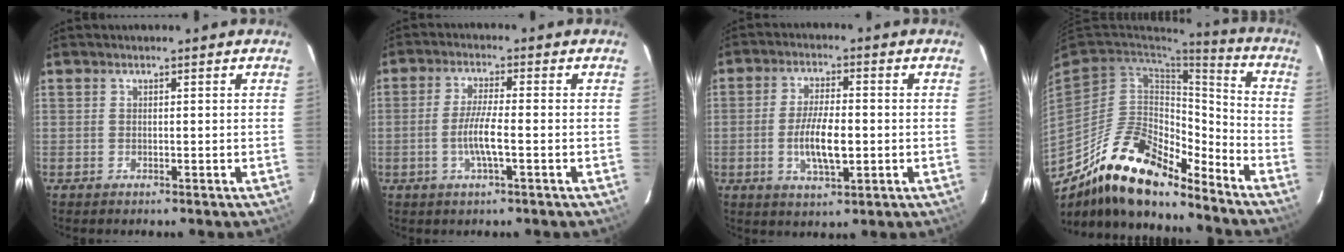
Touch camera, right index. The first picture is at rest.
{"total": 5.7, "force": [-1.7, 0.4, 5.5], "torque": [-0.107, -0.005, -0.032]}
{"total": 8.4, "force": [-1.5, 2.9, 7.8], "torque": [-0.151, -0.005, -0.025]}
{"total": 19.3, "force": [-15.2, 6.7, 9.8], "torque": [-0.183, 0.010, -0.271]}